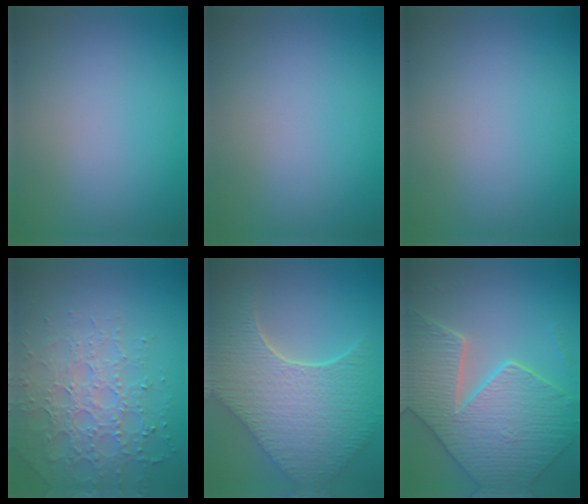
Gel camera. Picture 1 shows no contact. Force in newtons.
{"total": 0.0}
{"total": 0.0}
{"total": 4.6, "press": 4.4, "slide": 1.2}
{"total": 9.9, "press": 7.1, "slide": 6.8}
{"total": 7.6, "press": 6.6, "slide": 3.9}